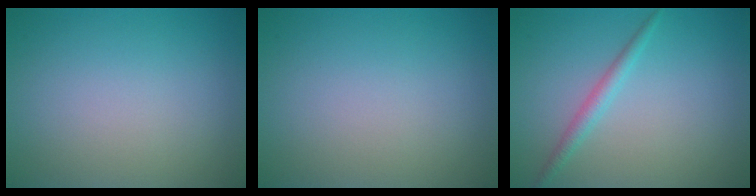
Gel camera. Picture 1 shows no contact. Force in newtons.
{"total": 0.0}
{"total": 1.7, "press": 1.7, "slide": 0.1}